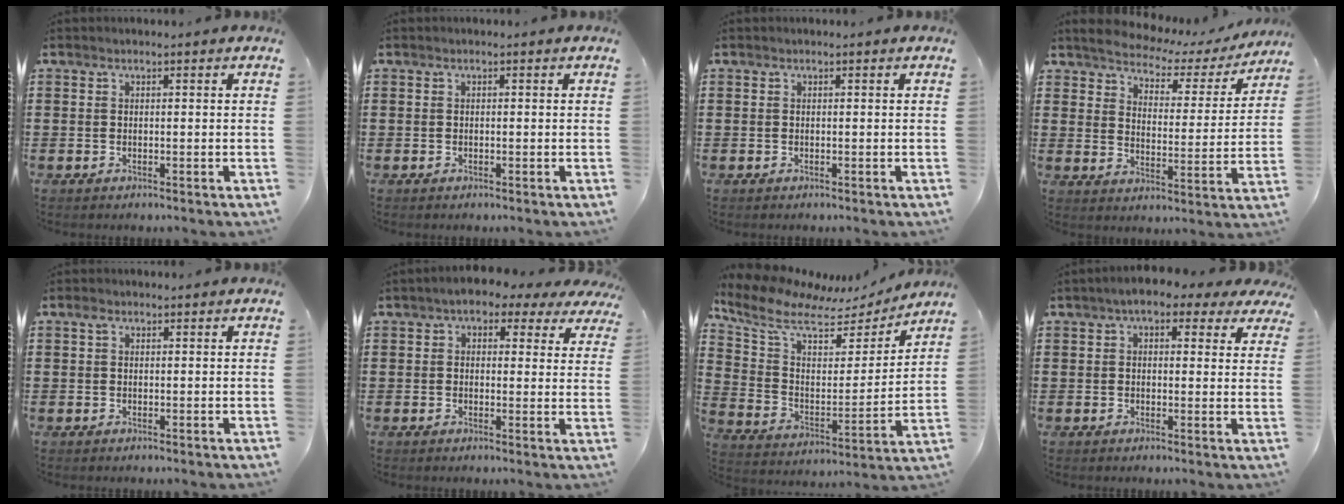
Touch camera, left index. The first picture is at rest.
{"total": 0.0}
{"total": 0.0}
{"total": 3.3, "force": [3.2, 0.6, 0.5], "torque": [-0.034, -0.027, 0.046]}
{"total": 1.3, "force": [0.5, 0.8, 0.8], "torque": [-0.018, 0.007, 0.009]}
{"total": 3.3, "force": [2.2, 1.7, 1.8], "torque": [-0.039, -0.003, 0.033]}
{"total": 8.7, "force": [7.0, 3.2, 4.2], "torque": [-0.115, -0.042, 0.120]}
{"total": 4.6, "force": [3.0, 1.7, 3.0], "torque": [-0.059, 0.001, 0.050]}